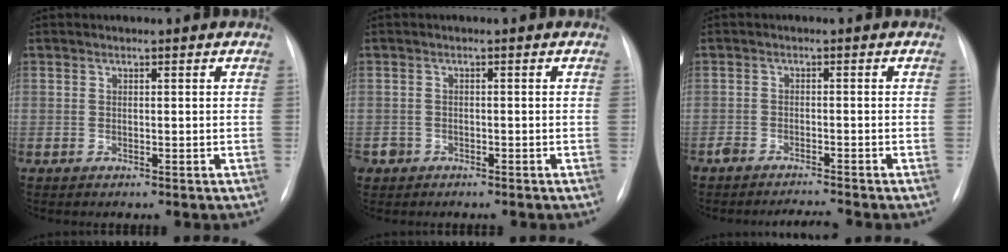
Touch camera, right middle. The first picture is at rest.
{"total": 2.1, "force": [-1.3, 1.7, 0.0], "torque": [-0.005, 0.006, -0.024]}
{"total": 3.2, "force": [-3.1, -0.2, 0.7], "torque": [-0.015, -0.009, -0.051]}